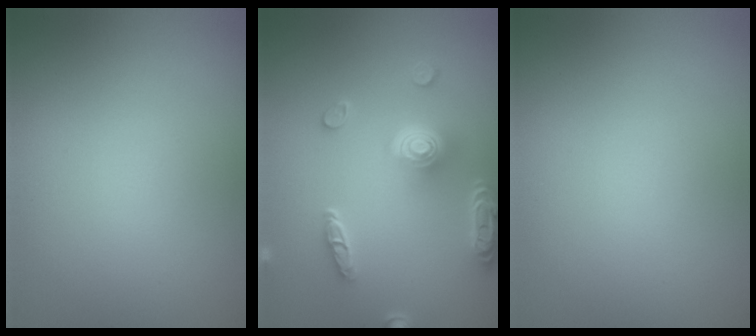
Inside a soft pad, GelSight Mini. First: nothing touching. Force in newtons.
{"total": 5.0, "press": 4.0, "slide": 3.0}
{"total": 0.0}